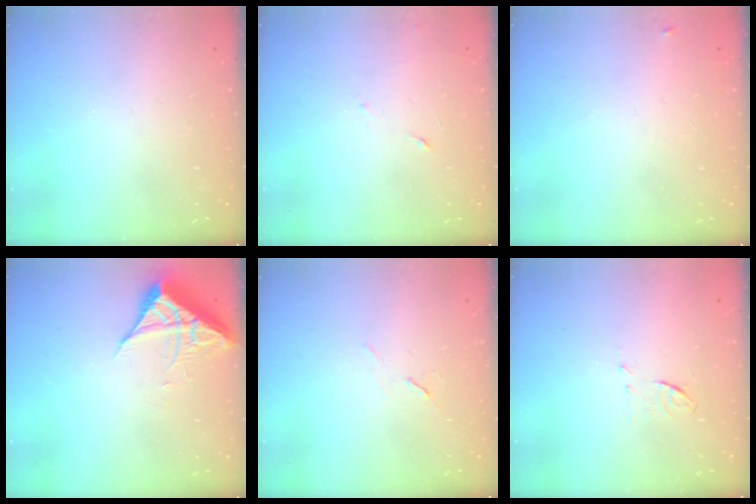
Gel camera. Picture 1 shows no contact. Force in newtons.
{"total": 3.8, "press": 3.7, "slide": 0.9}
{"total": 3.9, "press": 3.9, "slide": 0.5}
{"total": 6.6, "press": 6.6, "slide": 0.3}
{"total": 6.0, "press": 5.3, "slide": 2.8}
{"total": 4.2, "press": 4.1, "slide": 0.9}